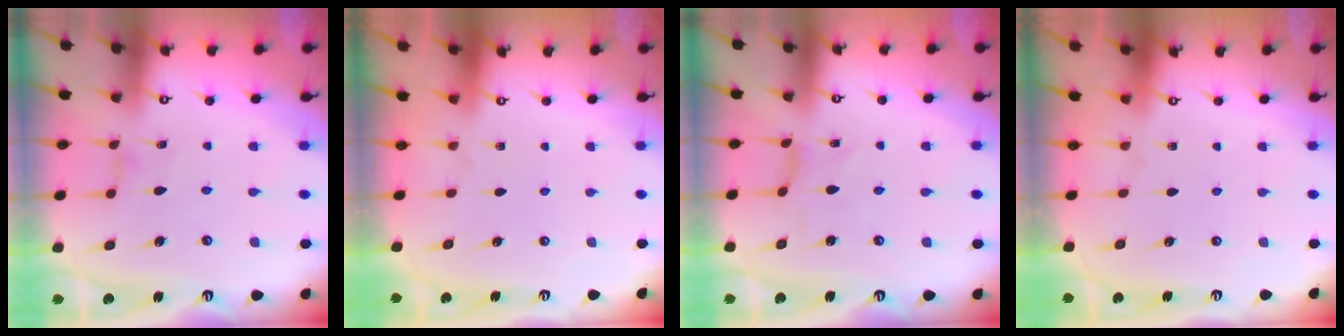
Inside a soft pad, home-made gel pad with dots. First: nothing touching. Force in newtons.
{"total": 0.0}
{"total": 0.9, "press": 0.9, "slide": 0.3}
{"total": 0.0}